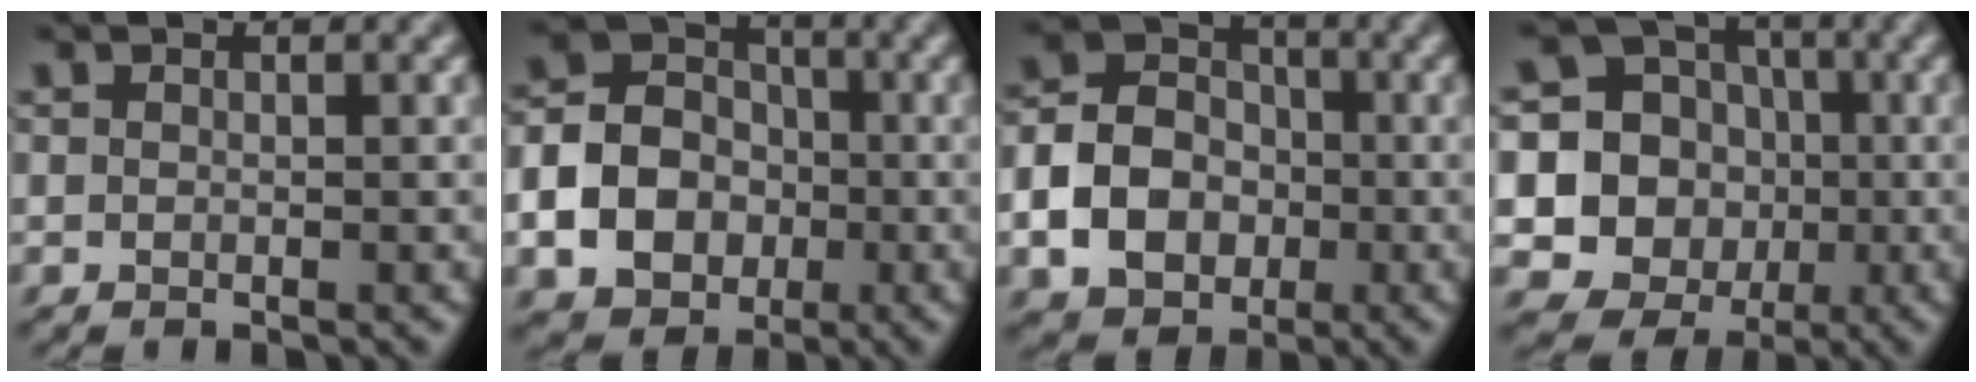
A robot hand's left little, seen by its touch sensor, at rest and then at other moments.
{"total": 12.0, "force": [-3.5, 10.4, 4.9], "torque": [-0.121, -0.031, -0.075]}
{"total": 7.8, "force": [-2.3, 6.1, 4.3], "torque": [-0.091, -0.009, -0.053]}
{"total": 12.0, "force": [-0.3, 11.4, 3.7], "torque": [-0.110, 0.024, -0.015]}